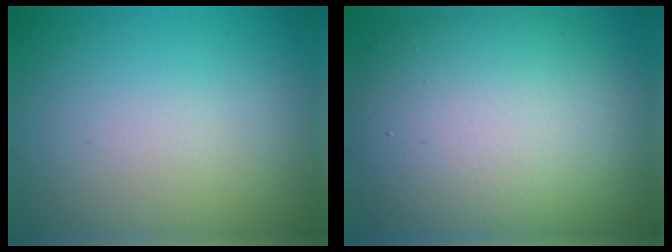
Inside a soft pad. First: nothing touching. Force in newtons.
{"total": 12.9, "press": 12.9, "slide": 1.1}